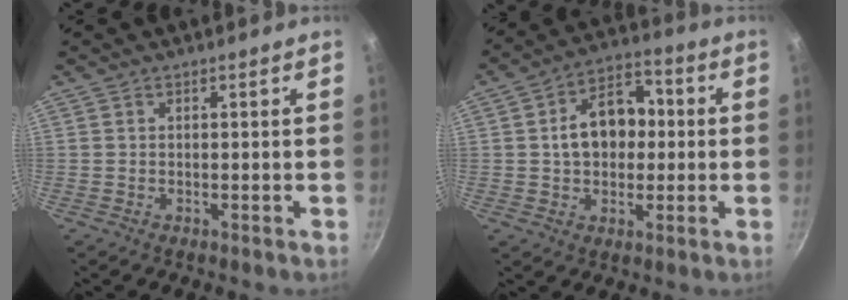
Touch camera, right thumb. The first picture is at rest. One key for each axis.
{"total": 12.1, "fx": 0.8, "fy": 8.4, "fz": 8.7, "tx": -0.109, "ty": 0.026, "tz": 0.006}